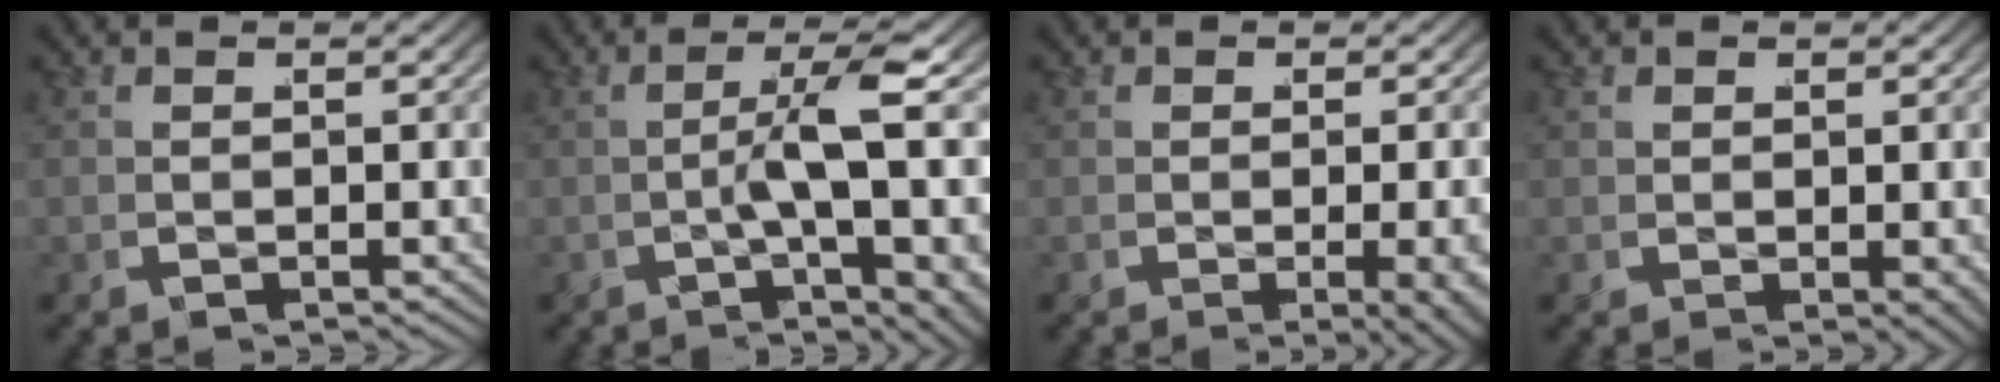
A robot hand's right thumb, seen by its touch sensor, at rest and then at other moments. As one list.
[{"total": 6.4, "force": [-0.7, 0.7, 6.3], "torque": [-0.107, 0.008, -0.021]}, {"total": 2.8, "force": [-0.8, 0.4, 2.6], "torque": [-0.037, -0.012, -0.007]}, {"total": 0.5, "force": [0.2, 0.1, 0.4], "torque": [-0.004, -0.003, 0.009]}]